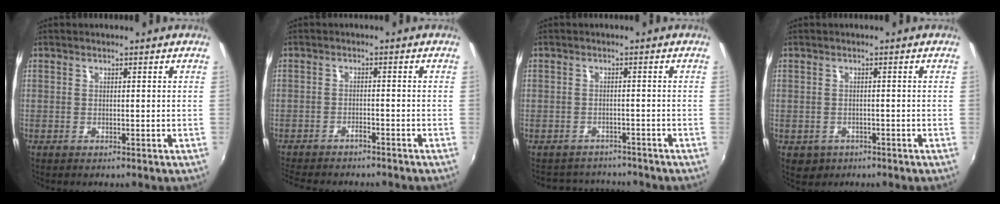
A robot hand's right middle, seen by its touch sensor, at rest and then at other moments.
{"total": 6.5, "force": [-5.8, 1.3, 2.5], "torque": [-0.069, -0.014, -0.093]}
{"total": 5.5, "force": [-4.8, 2.7, 0.4], "torque": [-0.016, 0.022, -0.071]}
{"total": 2.8, "force": [-0.7, 2.6, 1.0], "torque": [-0.026, -0.003, -0.004]}